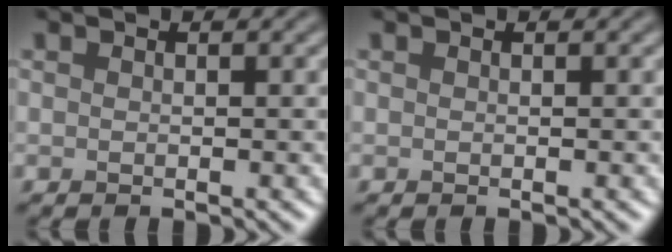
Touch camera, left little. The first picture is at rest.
{"total": 0.0}